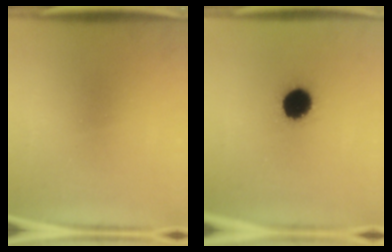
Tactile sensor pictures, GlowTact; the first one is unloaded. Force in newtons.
{"total": 10.5}